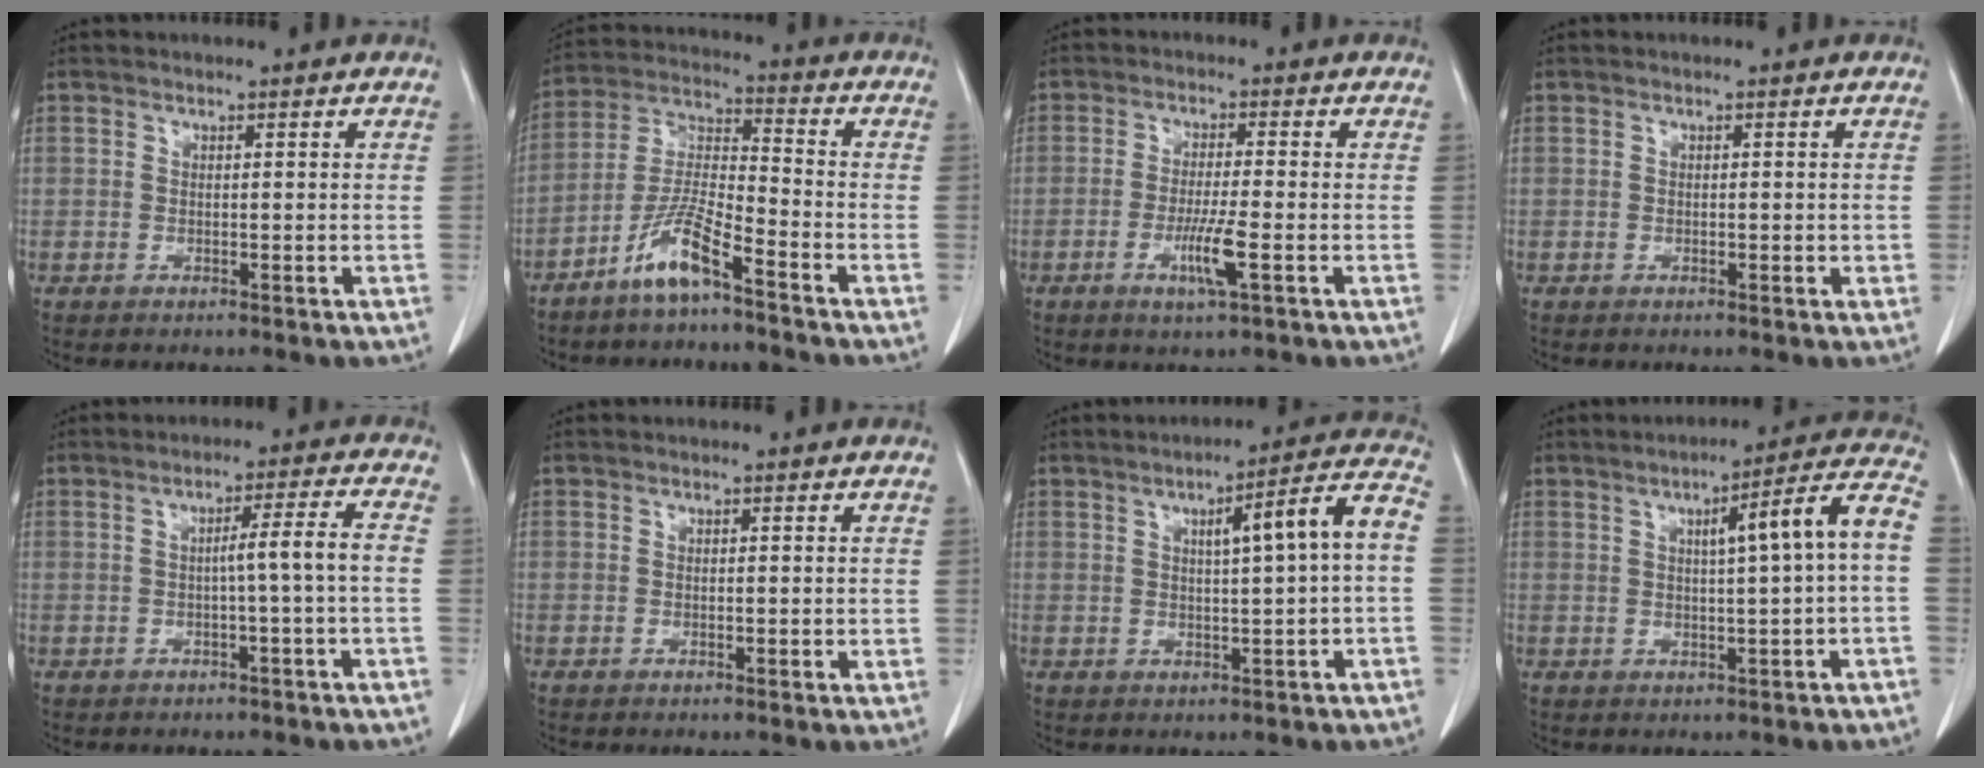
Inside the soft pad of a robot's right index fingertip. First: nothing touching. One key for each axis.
{"total": 8.8, "fx": -5.9, "fy": 0.8, "fz": 6.5, "tx": -0.141, "ty": -0.009, "tz": -0.121}
{"total": 5.4, "fx": -2.0, "fy": -0.1, "fz": 5.0, "tx": -0.096, "ty": -0.010, "tz": -0.037}
{"total": 1.1, "fx": -0.1, "fy": 0.6, "fz": 0.9, "tx": -0.014, "ty": 0.001, "tz": 0.000}
{"total": 4.5, "fx": -0.9, "fy": -0.9, "fz": 4.4, "tx": -0.067, "ty": 0.010, "tz": -0.012}
{"total": 0.6, "fx": -0.1, "fy": 0.2, "fz": 0.6, "tx": -0.009, "ty": 0.001, "tz": 0.000}
{"total": 9.3, "fx": 0.7, "fy": 0.1, "fz": 9.3, "tx": -0.126, "ty": 0.022, "tz": 0.008}
{"total": 9.9, "fx": 0.8, "fy": -0.3, "fz": 9.8, "tx": -0.132, "ty": 0.022, "tz": 0.008}